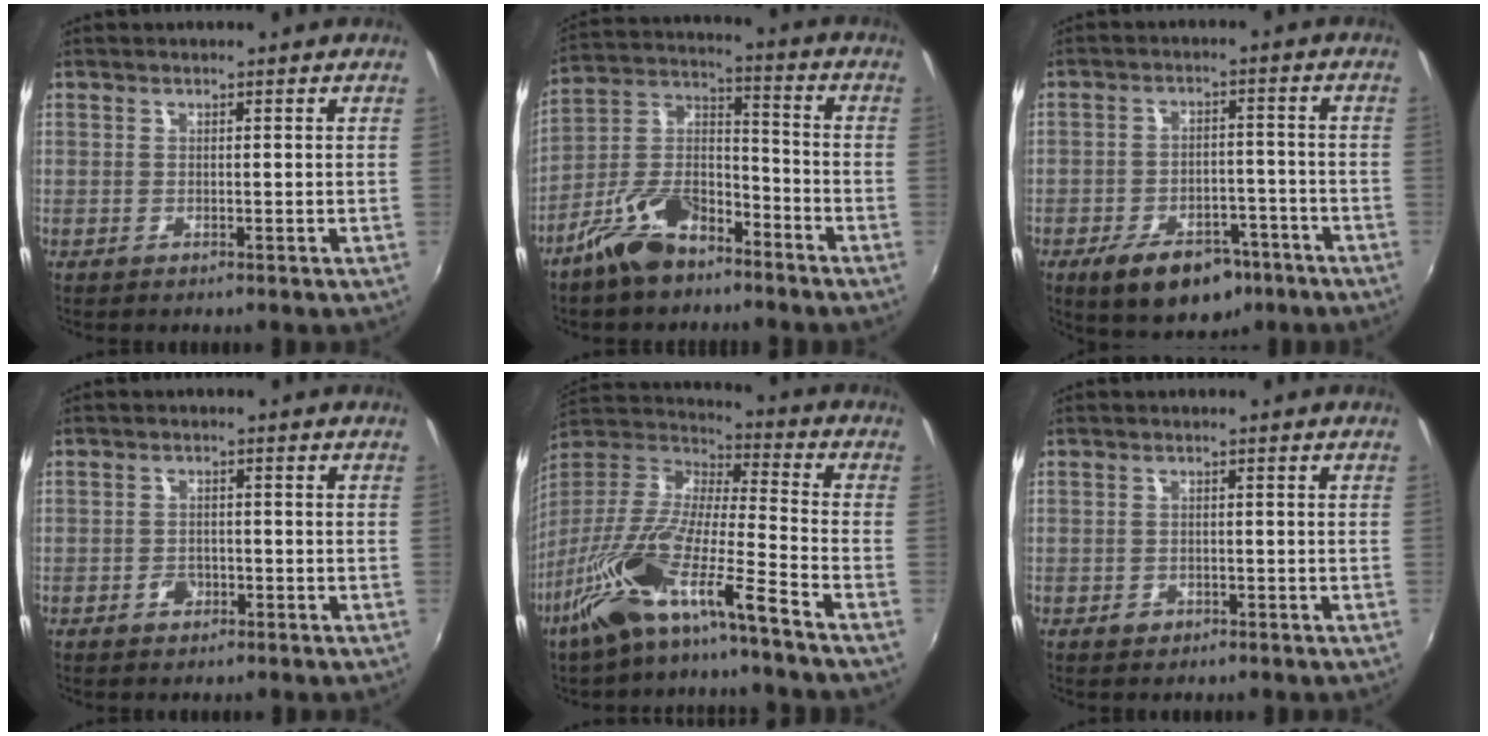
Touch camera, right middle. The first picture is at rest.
{"total": 12.5, "force": [-8.2, 6.1, 7.3], "torque": [-0.148, 0.021, -0.151]}
{"total": 12.8, "force": [-8.1, 6.9, 7.2], "torque": [-0.140, 0.001, -0.113]}
{"total": 2.5, "force": [-1.4, 1.8, 0.9], "torque": [-0.018, 0.002, -0.023]}
{"total": 16.1, "force": [-10.5, 1.1, 12.0], "torque": [-0.226, -0.023, -0.208]}
{"total": 1.5, "force": [-0.8, 1.2, 0.4], "torque": [-0.008, -0.002, -0.010]}